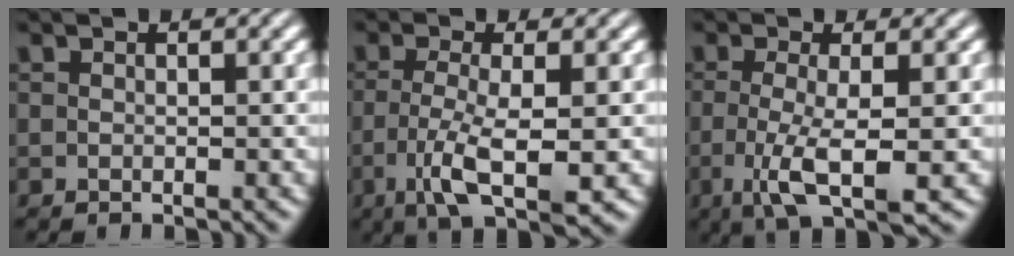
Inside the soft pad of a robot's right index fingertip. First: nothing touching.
{"total": 6.0, "force": [-1.6, 1.3, 5.6], "torque": [-0.099, -0.030, -0.011]}
{"total": 5.5, "force": [-1.4, 1.0, 5.2], "torque": [-0.097, -0.028, -0.009]}